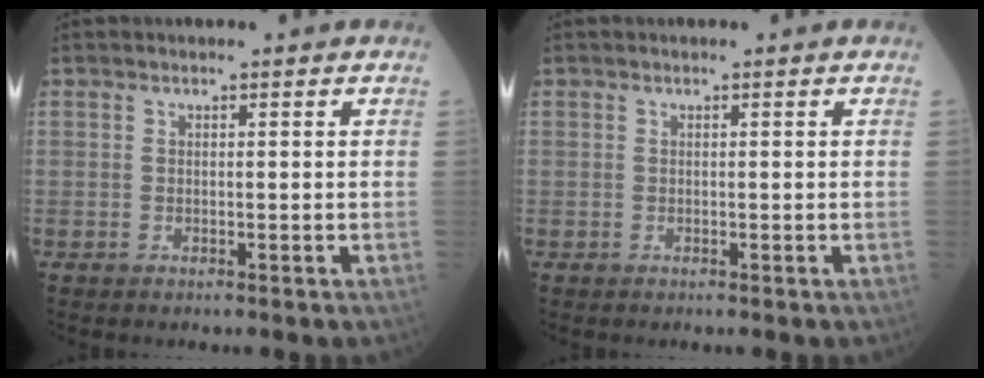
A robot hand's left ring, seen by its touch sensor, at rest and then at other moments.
{"total": 0.0}